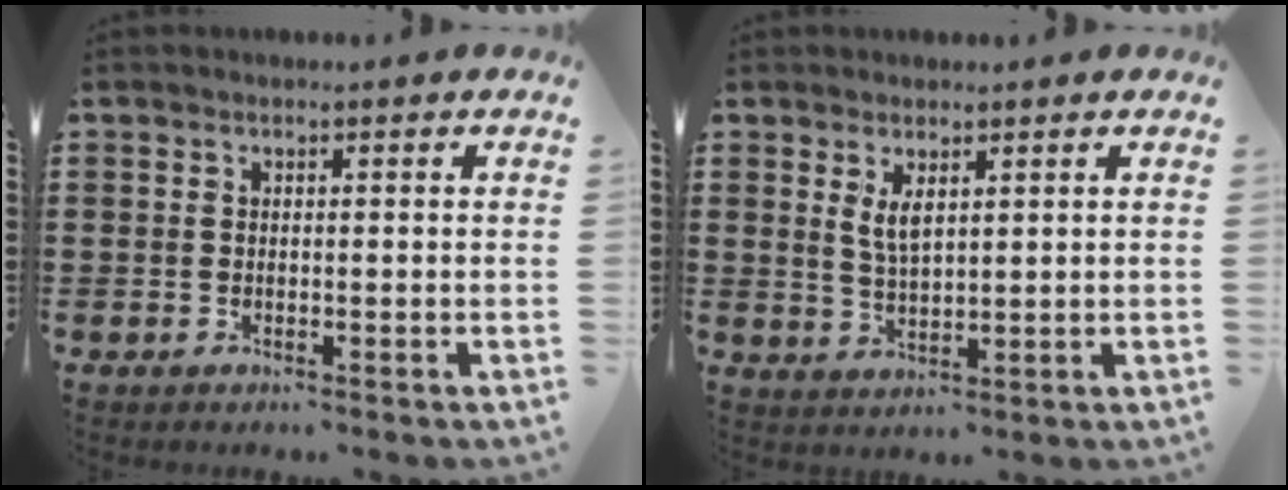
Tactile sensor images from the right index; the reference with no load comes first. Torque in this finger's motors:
{"motor_torque": [0.20, -0.16, 0.08, 0.06]}